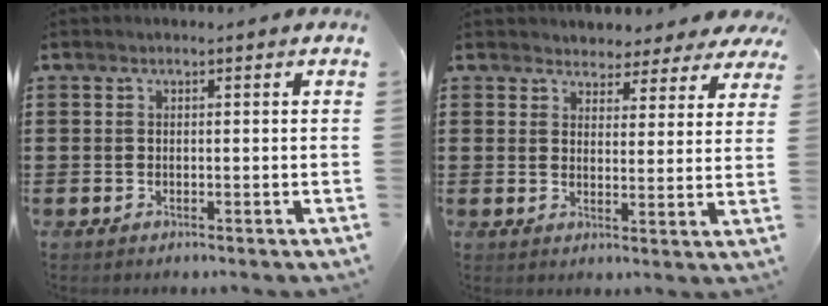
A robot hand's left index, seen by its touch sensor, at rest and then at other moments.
{"total": 3.6, "force": [3.4, 1.1, 0.0], "torque": [-0.011, -0.013, 0.060]}